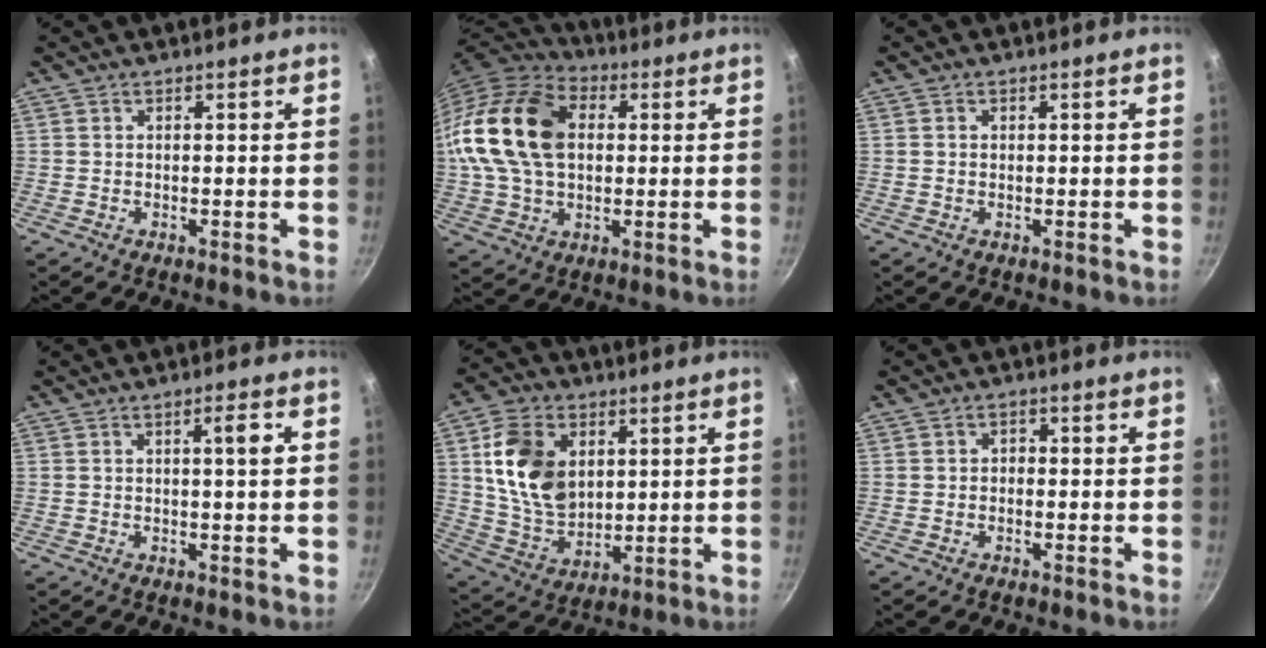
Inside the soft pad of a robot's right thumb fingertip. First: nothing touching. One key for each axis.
{"total": 20.8, "fx": 2.8, "fy": 13.8, "fz": 15.2, "tx": -0.284, "ty": 0.026, "tz": 0.041}
{"total": 0.5, "fx": 0.1, "fy": 0.5, "fz": 0.3, "tx": -0.003, "ty": 0.003, "tz": 0.001}
{"total": 3.3, "fx": 0.6, "fy": 0.4, "fz": 3.2, "tx": -0.049, "ty": 0.002, "tz": 0.009}
{"total": 15.3, "fx": 3.8, "fy": 10.8, "fz": 10.1, "tx": -0.161, "ty": -0.014, "tz": 0.081}
{"total": 1.6, "fx": -0.4, "fy": 1.3, "fz": 0.8, "tx": -0.008, "ty": 0.007, "tz": -0.009}